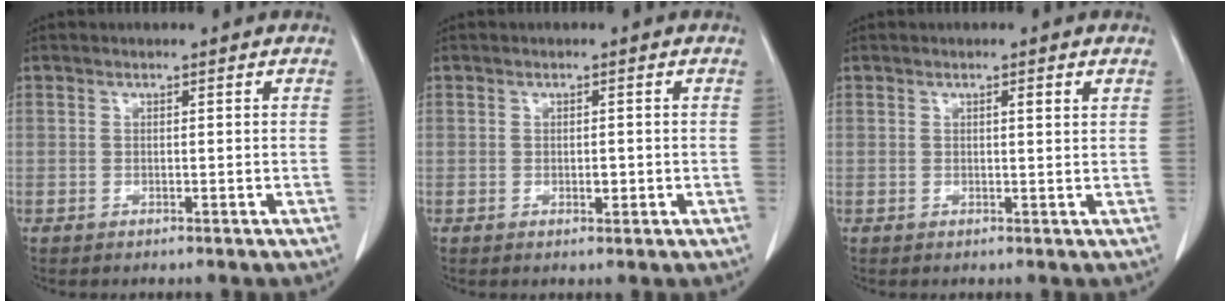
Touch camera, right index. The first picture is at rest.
{"total": 1.5, "force": [-0.4, 0.7, 1.3], "torque": [-0.021, 0.000, -0.003]}
{"total": 1.4, "force": [0.7, 0.0, 1.3], "torque": [-0.019, -0.001, 0.008]}